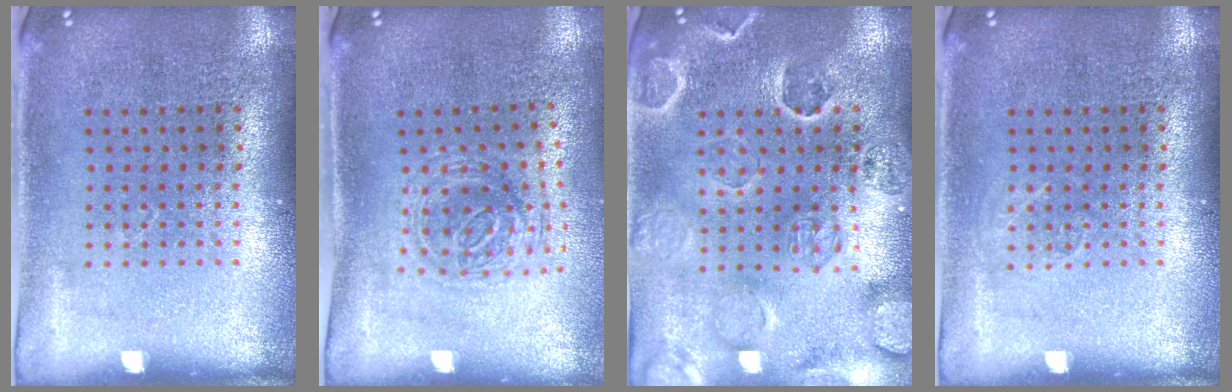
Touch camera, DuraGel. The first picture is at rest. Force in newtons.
{"total": 1.1, "press": 1.0, "slide": 0.3}
{"total": 2.8, "press": 2.7, "slide": 0.8}
{"total": 0.8, "press": 0.8, "slide": 0.0}